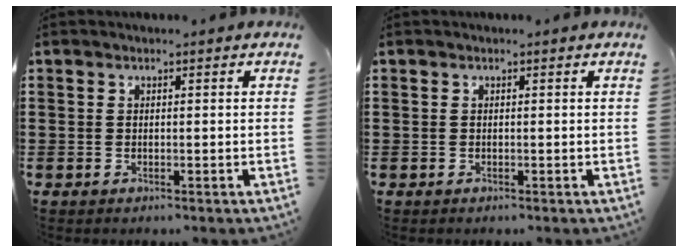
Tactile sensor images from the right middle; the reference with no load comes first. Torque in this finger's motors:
{"motor_torque": [0.26, -0.64, 0.06, 0.02]}